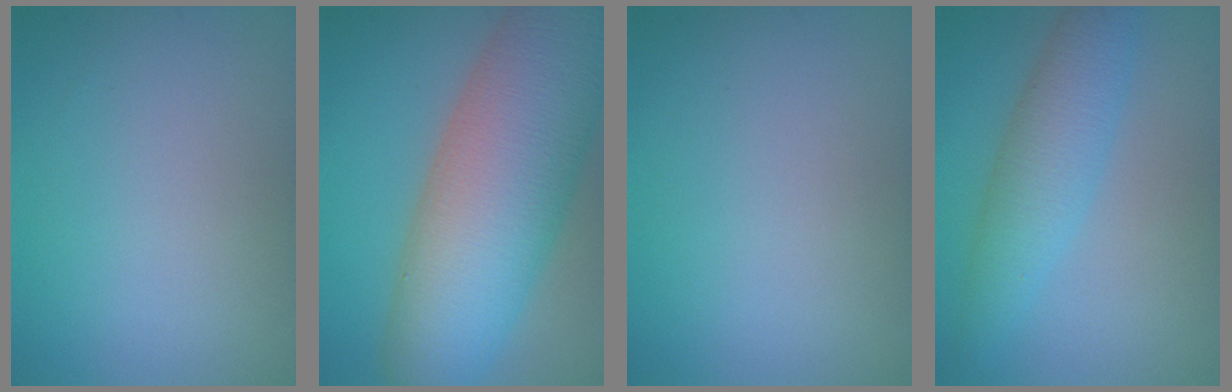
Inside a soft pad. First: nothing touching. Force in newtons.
{"total": 13.7, "press": 13.7, "slide": 0.6}
{"total": 0.0}
{"total": 4.5, "press": 4.5, "slide": 0.1}